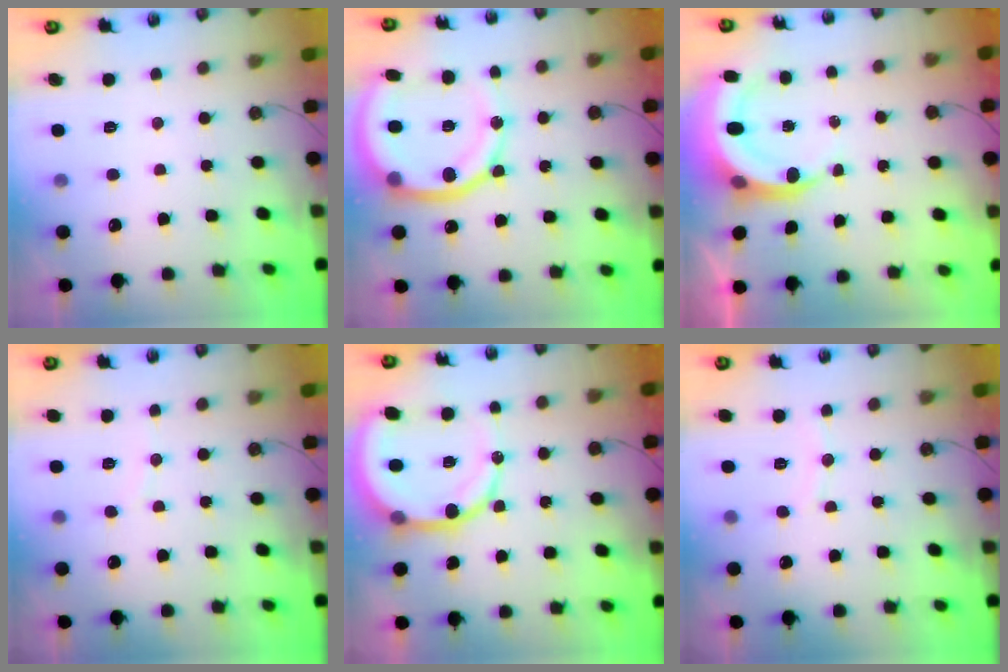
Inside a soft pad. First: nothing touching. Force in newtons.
{"total": 17.5, "press": 17.4, "slide": 2.1}
{"total": 7.3, "press": 7.2, "slide": 1.0}
{"total": 2.0, "press": 2.0, "slide": 0.2}
{"total": 12.1, "press": 12.0, "slide": 1.7}
{"total": 3.5, "press": 3.4, "slide": 0.5}